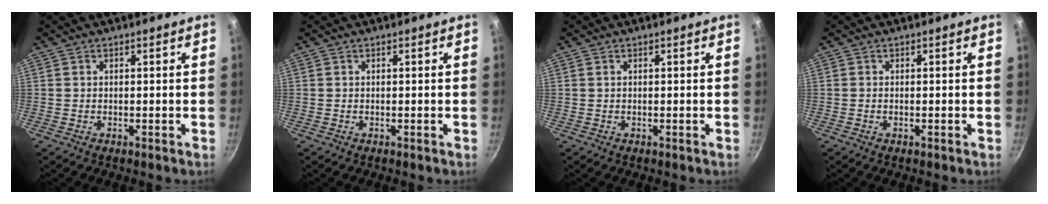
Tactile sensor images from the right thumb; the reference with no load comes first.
{"total": 0.0}
{"total": 0.0}
{"total": 0.0}